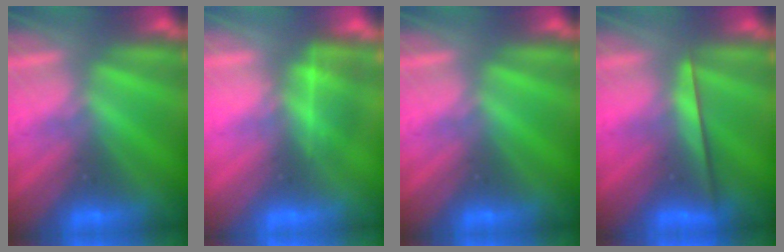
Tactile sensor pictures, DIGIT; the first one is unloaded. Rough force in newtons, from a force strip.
{"total": 4.7}
{"total": 0.0}
{"total": 2.3}